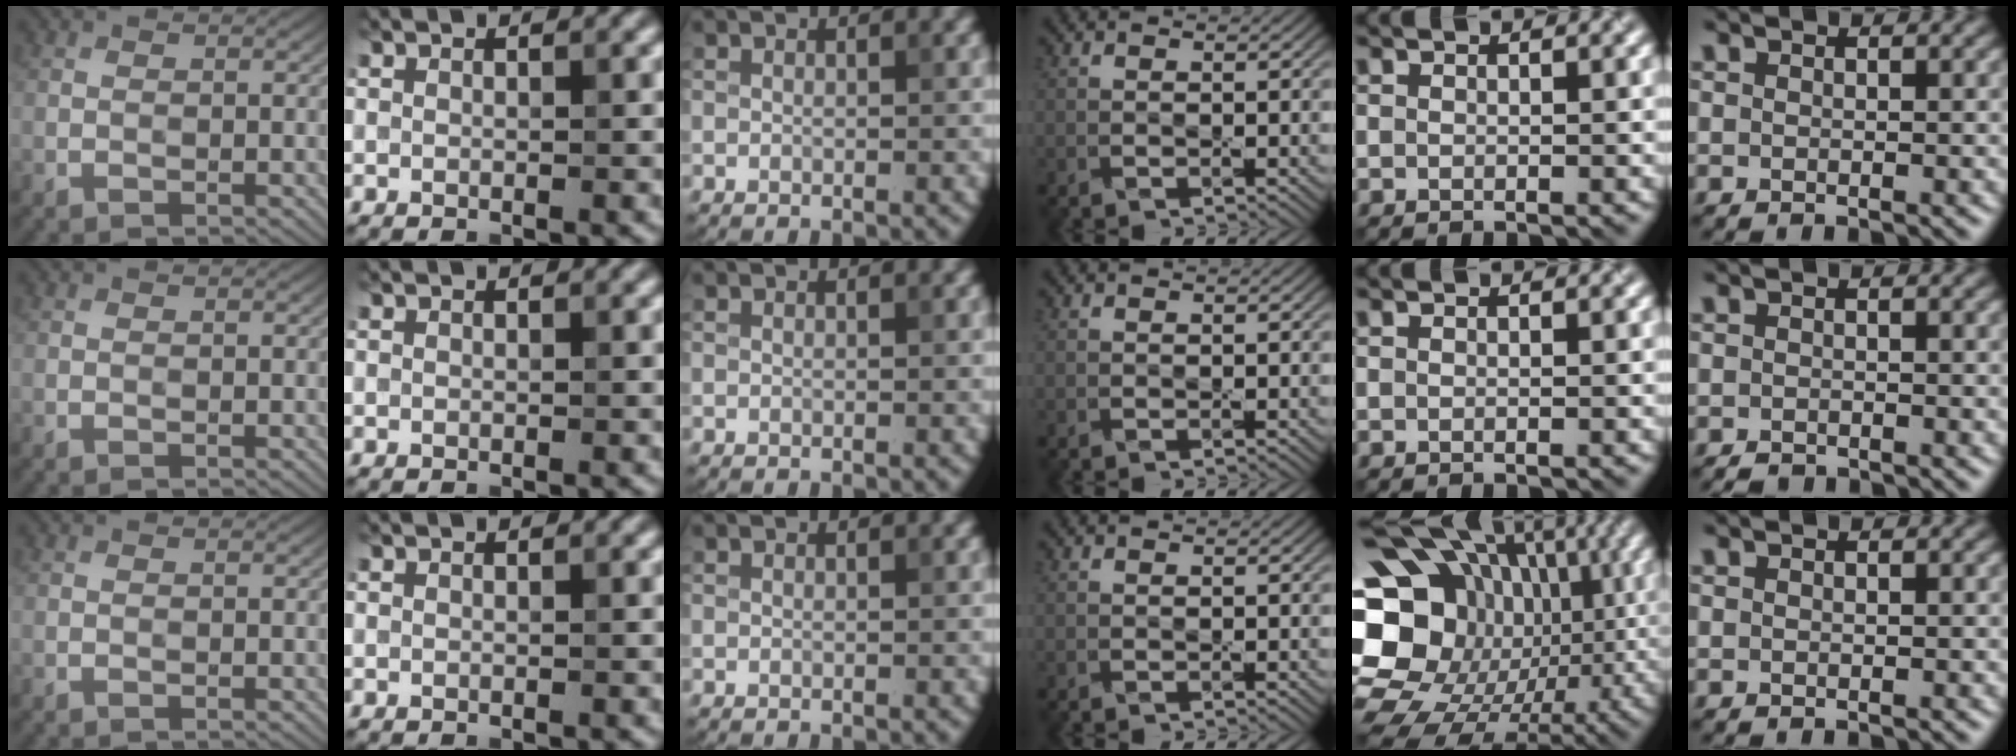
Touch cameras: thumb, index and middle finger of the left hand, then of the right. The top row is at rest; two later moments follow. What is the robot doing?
{"motion": "press", "object": "keyboard"}